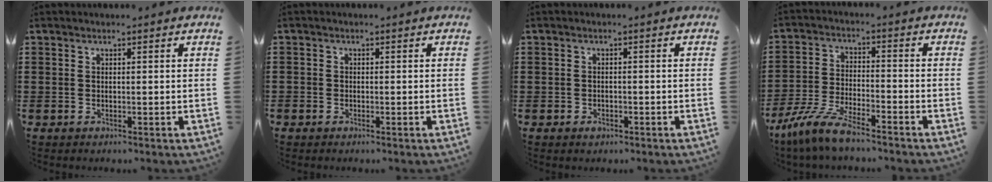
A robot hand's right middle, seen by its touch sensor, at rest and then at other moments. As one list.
[{"total": 0.8, "force": [-0.5, 0.7, 0.1], "torque": [-0.003, 0.002, -0.011]}, {"total": 1.1, "force": [-0.7, 0.8, 0.3], "torque": [-0.007, 0.000, -0.016]}, {"total": 7.4, "force": [-6.4, 0.6, 3.7], "torque": [-0.089, -0.006, -0.127]}]